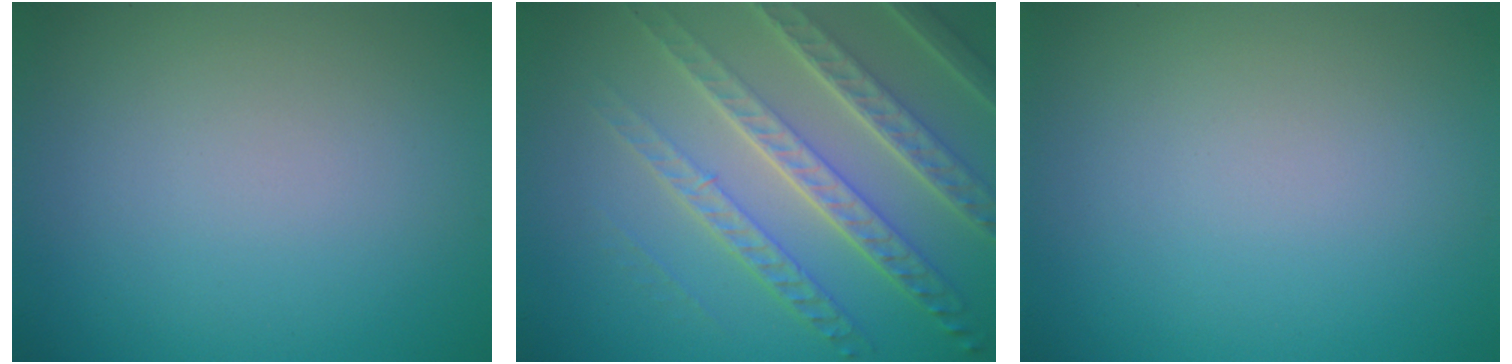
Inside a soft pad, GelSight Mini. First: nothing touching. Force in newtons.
{"total": 8.0, "press": 5.4, "slide": 5.9}
{"total": 0.0}